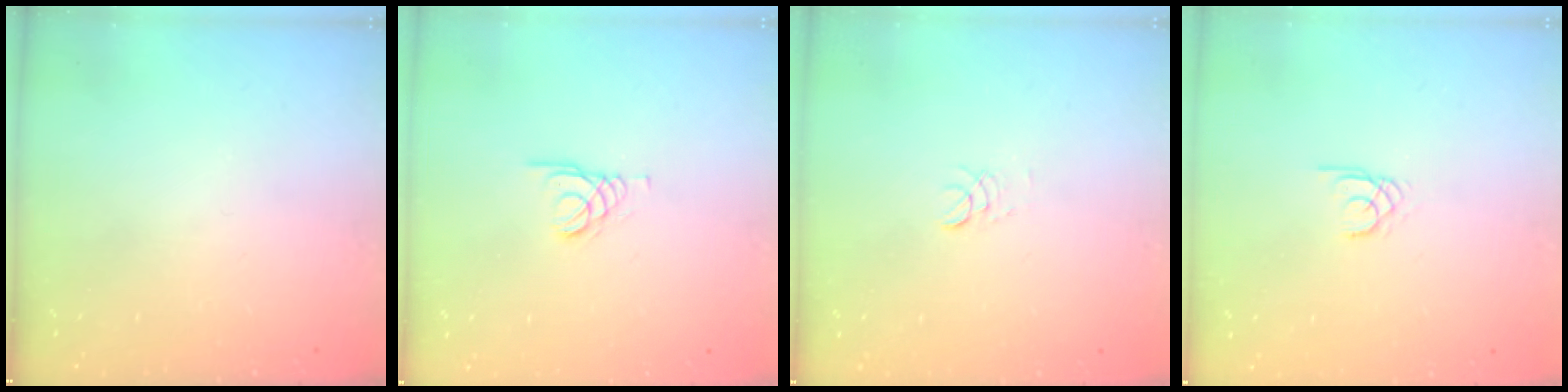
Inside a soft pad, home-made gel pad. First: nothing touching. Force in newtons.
{"total": 1.5, "press": 1.4, "slide": 0.1}
{"total": 2.9, "press": 2.8, "slide": 0.3}
{"total": 1.5, "press": 1.5, "slide": 0.1}